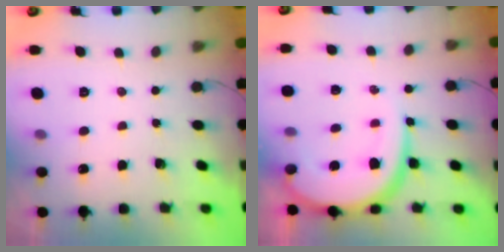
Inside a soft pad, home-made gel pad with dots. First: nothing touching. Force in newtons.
{"total": 13.4, "press": 13.3, "slide": 1.4}